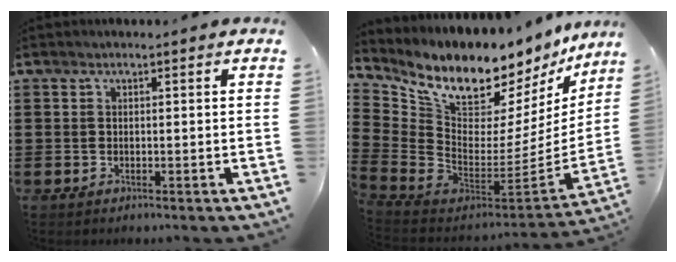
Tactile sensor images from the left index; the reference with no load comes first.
{"total": 9.7, "force": [7.9, 3.7, 4.3], "torque": [-0.106, -0.085, 0.133]}